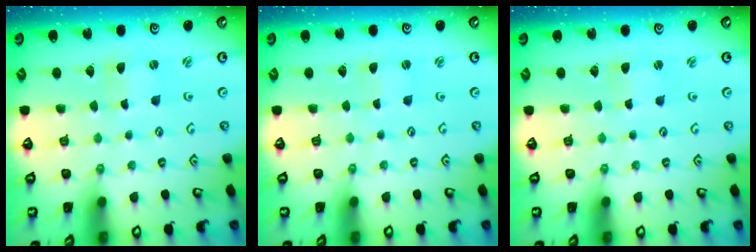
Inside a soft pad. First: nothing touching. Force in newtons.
{"total": 1.1, "press": 1.0, "slide": 0.2}
{"total": 1.1, "press": 1.1, "slide": 0.2}